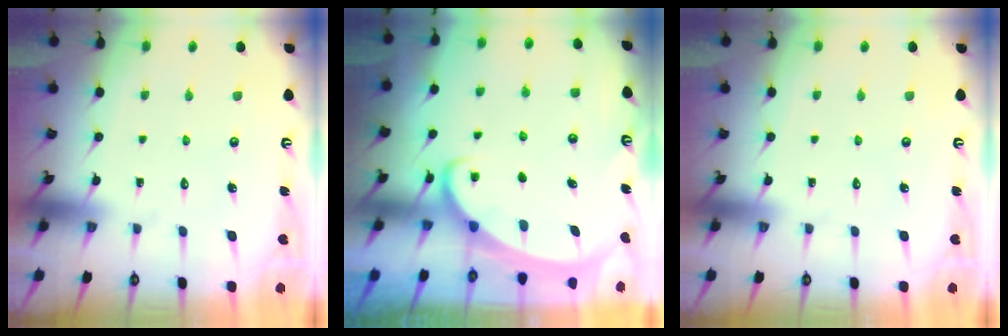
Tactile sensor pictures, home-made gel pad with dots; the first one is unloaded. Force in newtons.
{"total": 2.2, "press": 2.2, "slide": 0.3}
{"total": 0.0}